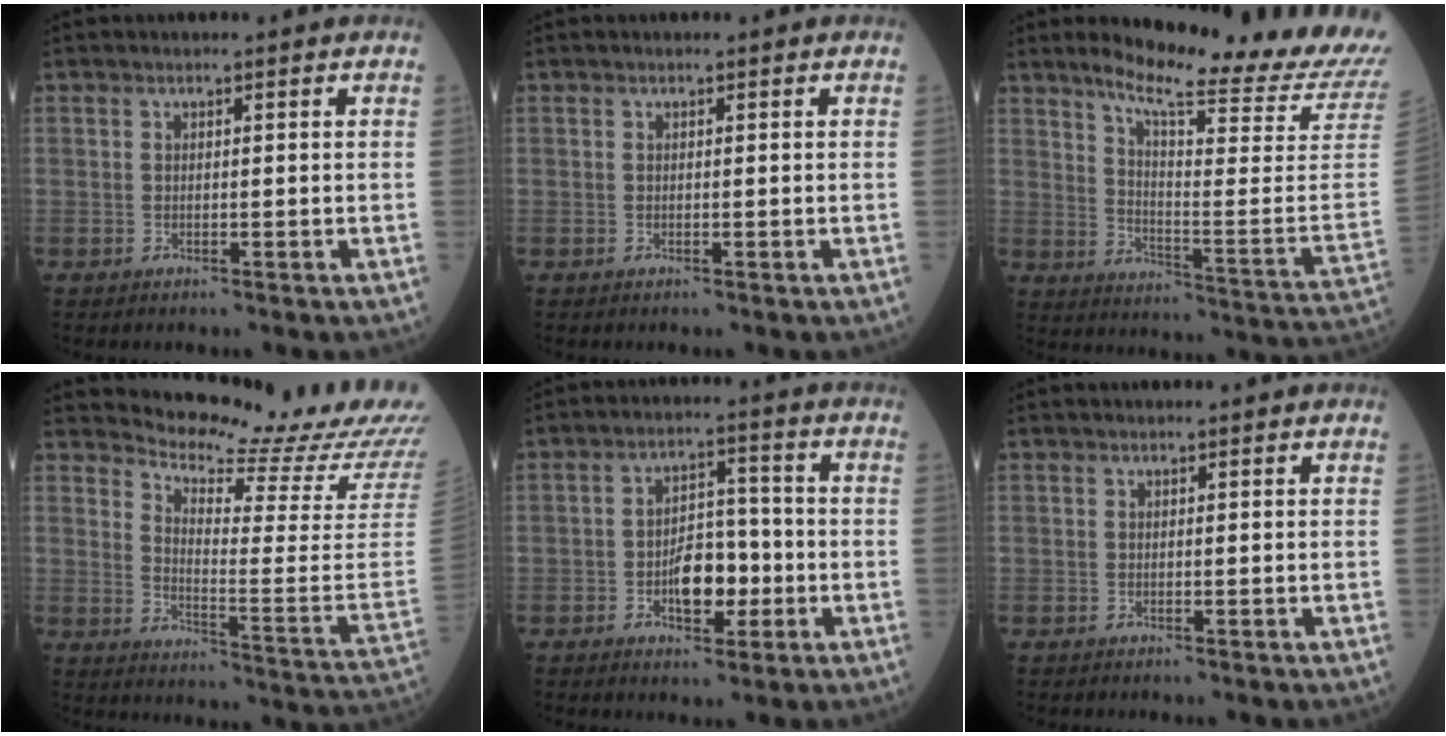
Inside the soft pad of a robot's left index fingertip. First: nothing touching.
{"total": 0.0}
{"total": 21.6, "force": [18.9, -1.0, 10.3], "torque": [-0.170, -0.103, 0.248]}
{"total": 19.7, "force": [19.0, 0.9, 5.0], "torque": [-0.091, -0.123, 0.229]}
{"total": 7.0, "force": [-2.2, 3.8, 5.4], "torque": [-0.095, 0.008, -0.034]}
{"total": 0.0}